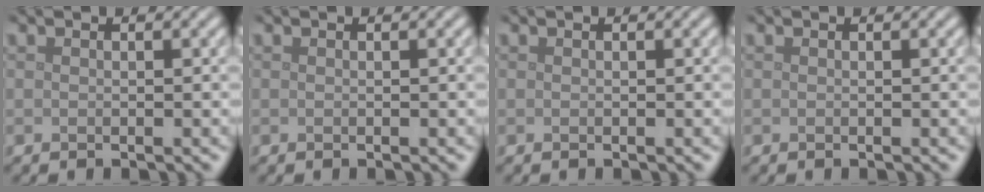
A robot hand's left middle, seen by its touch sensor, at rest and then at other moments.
{"total": 0.0}
{"total": 0.0}
{"total": 0.0}